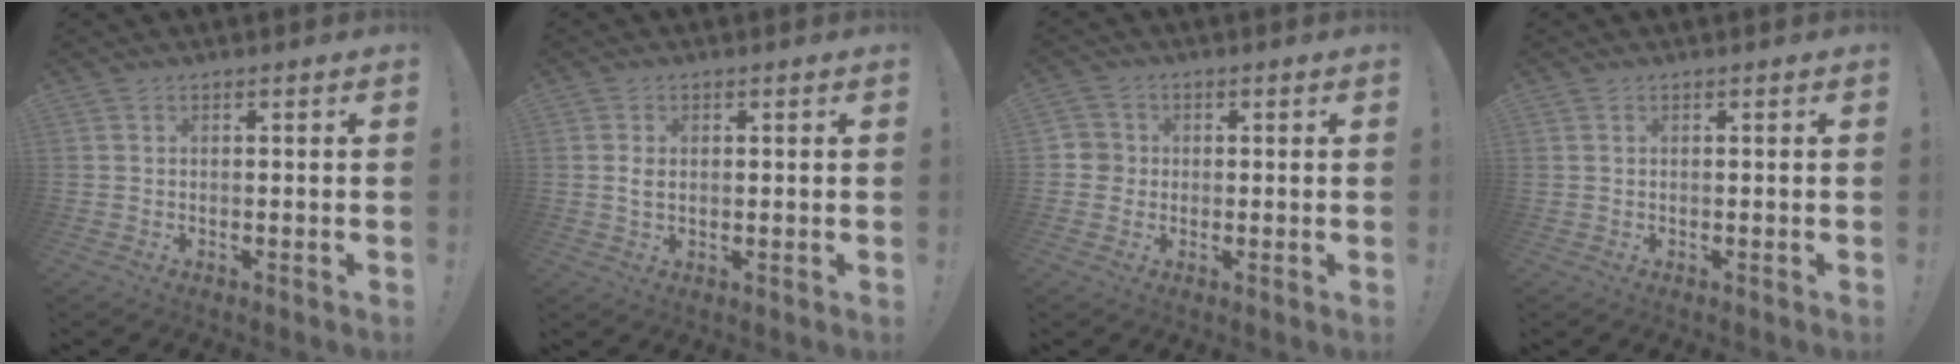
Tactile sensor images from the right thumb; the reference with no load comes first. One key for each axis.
{"total": 2.2, "fx": 0.4, "fy": 1.4, "fz": 1.7, "tx": -0.018, "ty": -0.002, "tz": 0.004}
{"total": 3.9, "fx": -0.4, "fy": 3.8, "fz": 0.8, "tx": -0.004, "ty": 0.006, "tz": -0.009}
{"total": 0.0}